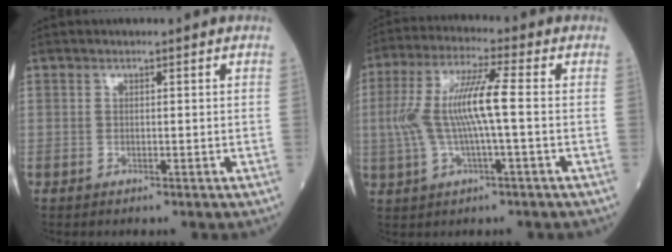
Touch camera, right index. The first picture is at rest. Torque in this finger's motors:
{"motor_torque": [0.64, -0.03, 0.28, 0.21]}